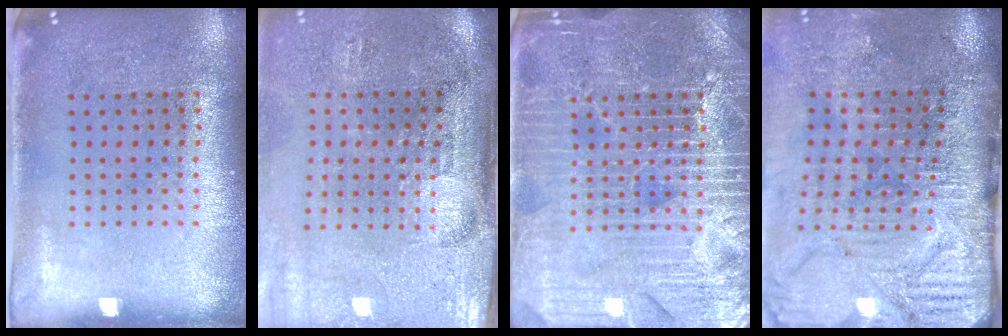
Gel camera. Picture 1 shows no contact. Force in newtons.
{"total": 4.7, "press": 3.8, "slide": 2.7}
{"total": 5.4, "press": 5.3, "slide": 0.6}
{"total": 4.9, "press": 4.1, "slide": 2.8}